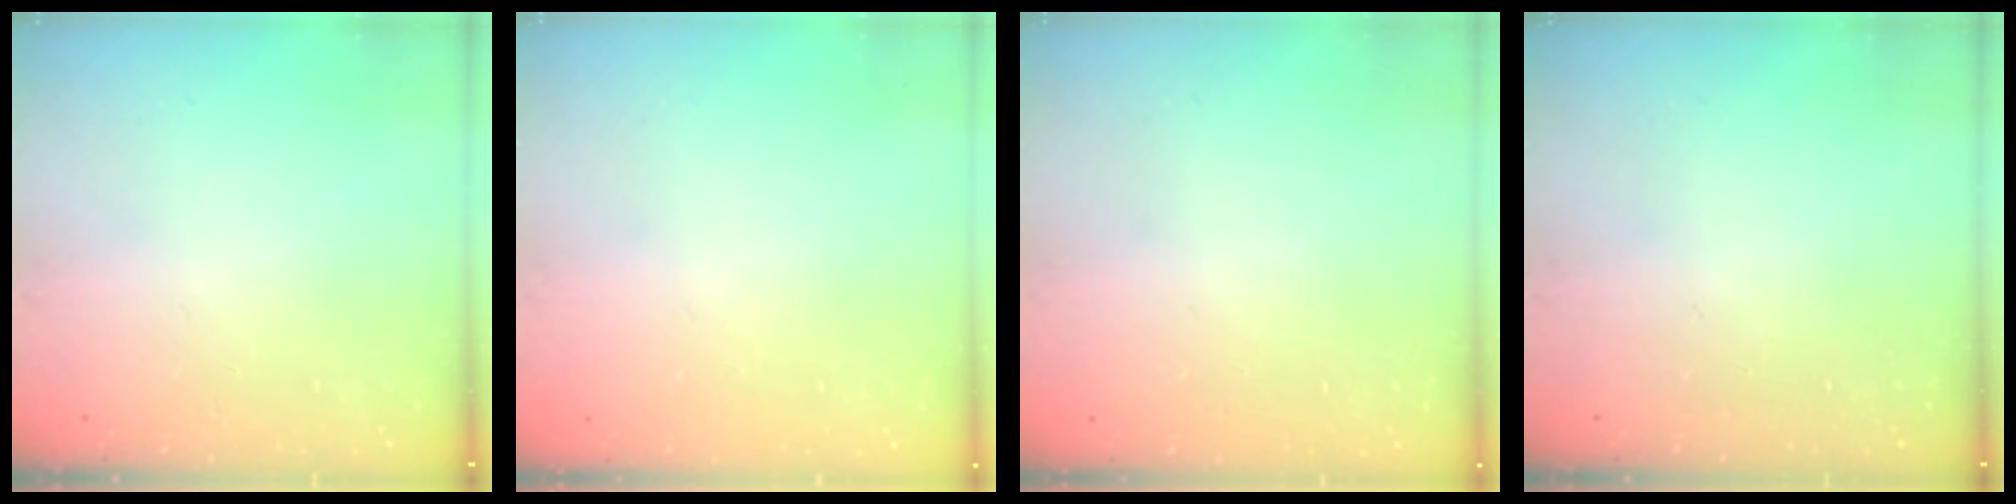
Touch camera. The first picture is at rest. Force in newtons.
{"total": 0.0}
{"total": 0.0}
{"total": 0.0}